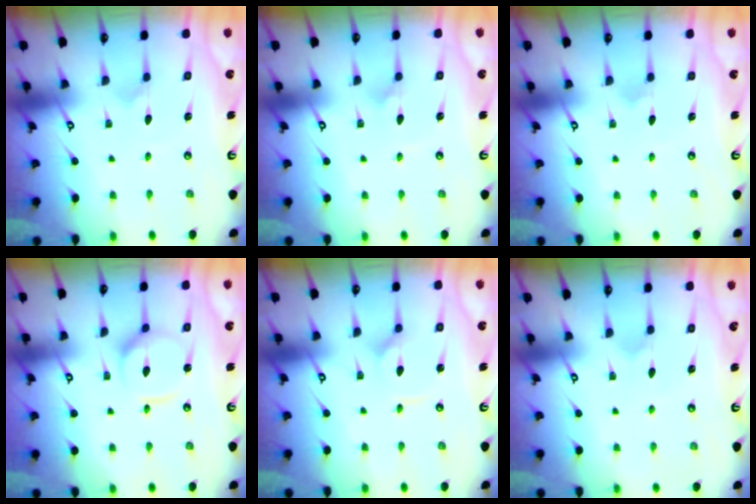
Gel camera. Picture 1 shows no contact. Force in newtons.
{"total": 2.8, "press": 2.8, "slide": 0.2}
{"total": 1.8, "press": 1.8, "slide": 0.1}
{"total": 8.7, "press": 8.6, "slide": 0.9}
{"total": 1.5, "press": 1.5, "slide": 0.1}
{"total": 2.8, "press": 2.8, "slide": 0.3}